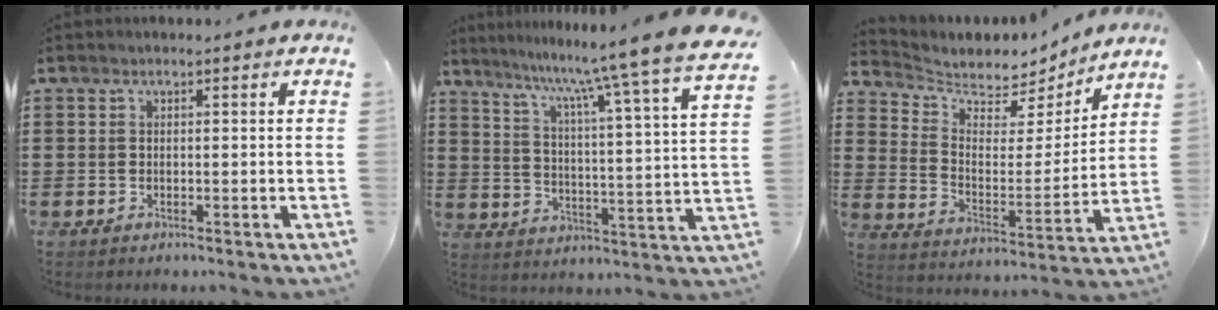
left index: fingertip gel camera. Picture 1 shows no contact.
{"total": 9.1, "force": [7.8, -2.1, 4.1], "torque": [-0.095, -0.072, 0.116]}
{"total": 5.0, "force": [4.4, 2.3, 0.3], "torque": [-0.042, -0.037, 0.074]}